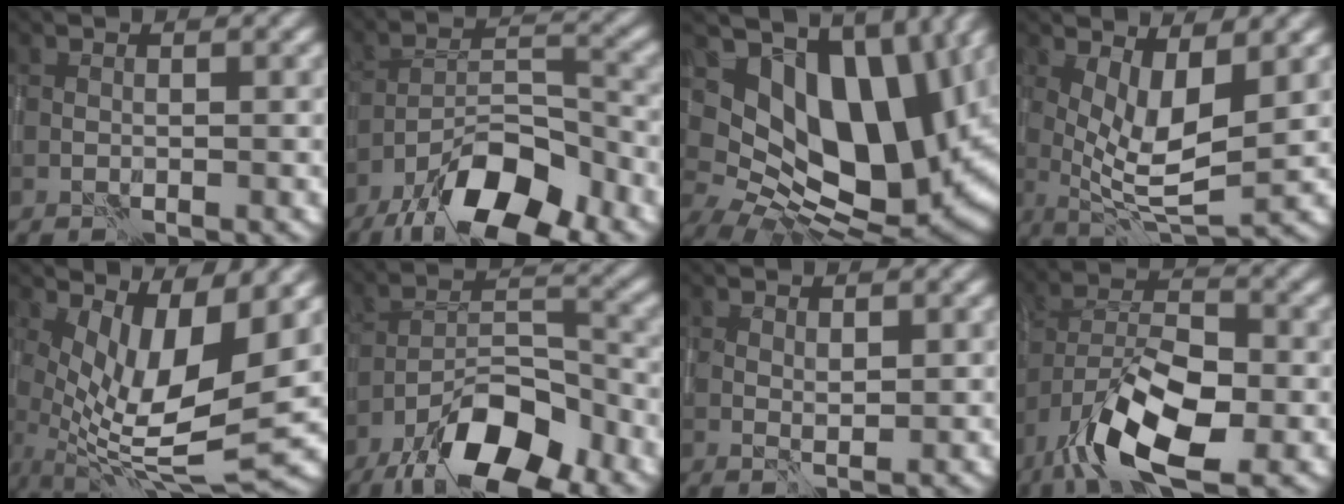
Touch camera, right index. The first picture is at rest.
{"total": 10.4, "force": [-7.1, 3.3, 6.9], "torque": [-0.115, 0.013, -0.131]}
{"total": 16.6, "force": [4.8, 10.2, 12.2], "torque": [-0.194, 0.002, 0.086]}
{"total": 5.3, "force": [1.6, 1.3, 4.9], "torque": [-0.088, -0.008, 0.034]}
{"total": 8.2, "force": [1.9, 2.1, 7.7], "torque": [-0.143, -0.008, 0.038]}
{"total": 10.1, "force": [-6.8, 3.2, 6.7], "torque": [-0.111, 0.014, -0.125]}
{"total": 0.9, "force": [0.8, 0.0, 0.5], "torque": [-0.010, -0.001, 0.019]}
{"total": 9.8, "force": [-5.4, 3.6, 7.4], "torque": [-0.139, 0.004, -0.104]}